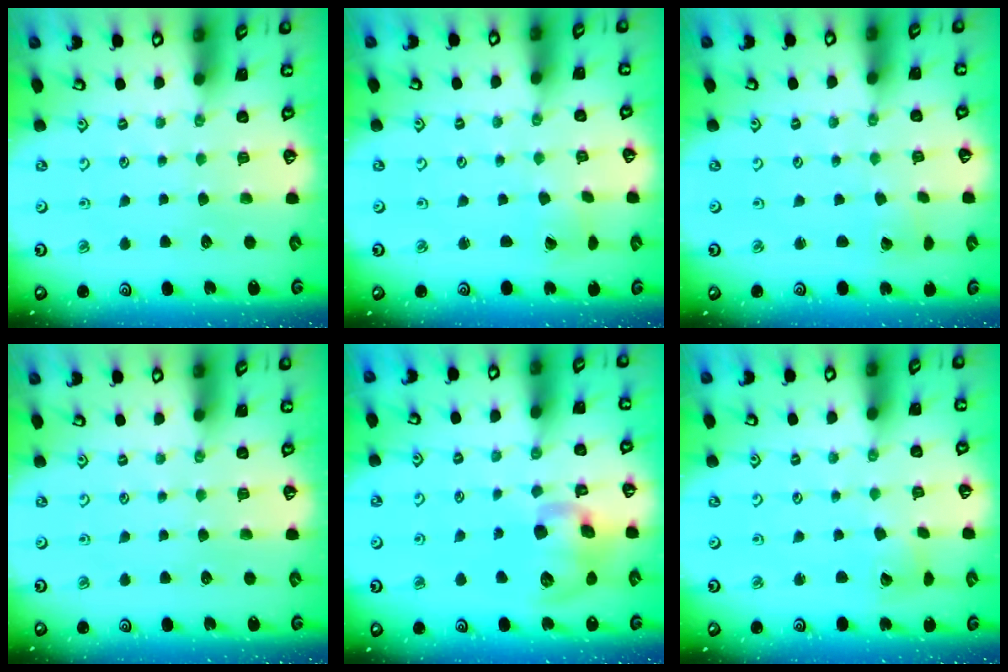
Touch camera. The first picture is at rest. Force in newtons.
{"total": 1.2, "press": 1.2, "slide": 0.1}
{"total": 2.3, "press": 2.3, "slide": 0.1}
{"total": 0.0}
{"total": 12.0, "press": 11.9, "slide": 1.9}
{"total": 4.4, "press": 4.4, "slide": 0.5}